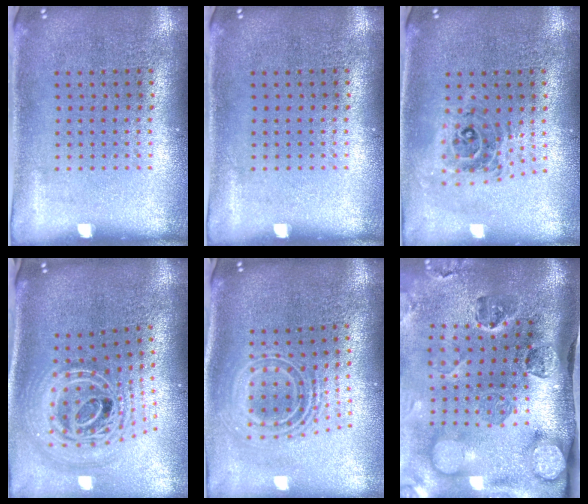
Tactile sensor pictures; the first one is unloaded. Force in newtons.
{"total": 0.0}
{"total": 0.8, "press": 0.8, "slide": 0.2}
{"total": 3.0, "press": 2.1, "slide": 2.1}
{"total": 2.3, "press": 1.7, "slide": 1.6}
{"total": 4.9, "press": 3.6, "slide": 3.4}